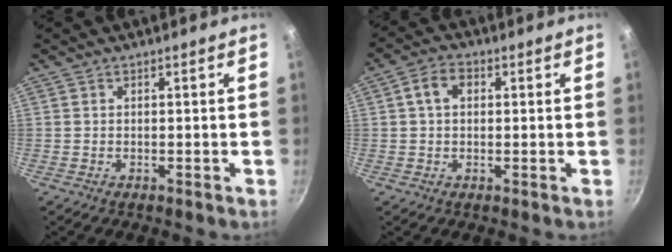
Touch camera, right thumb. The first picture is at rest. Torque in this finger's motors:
{"motor_torque": [-0.23, 0.44, 0.66, -0.08, 0.01]}